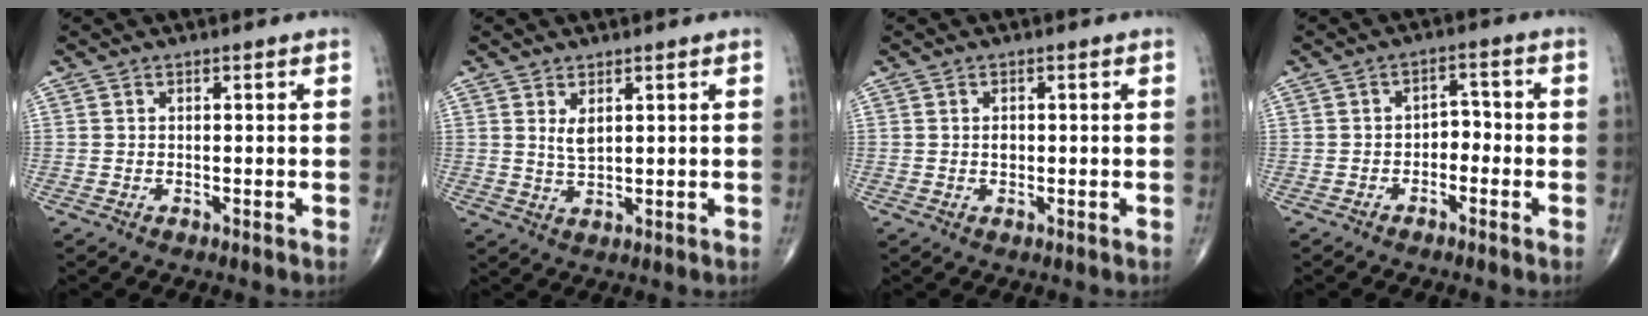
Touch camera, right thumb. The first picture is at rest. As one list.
[{"total": 2.9, "force": [1.2, 1.3, 2.3], "torque": [-0.040, -0.012, 0.028]}, {"total": 1.3, "force": [0.1, 0.9, 0.9], "torque": [-0.012, 0.001, 0.001]}, {"total": 3.4, "force": [-1.3, 2.4, 2.0], "torque": [-0.010, 0.026, -0.031]}]